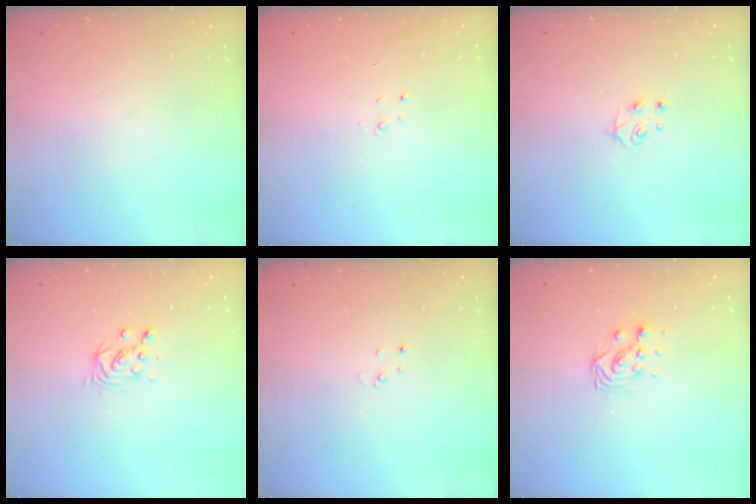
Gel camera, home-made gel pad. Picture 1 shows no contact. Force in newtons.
{"total": 2.3, "press": 2.3, "slide": 0.3}
{"total": 5.0, "press": 4.9, "slide": 0.5}
{"total": 4.0, "press": 4.0, "slide": 0.3}
{"total": 2.0, "press": 2.0, "slide": 0.2}
{"total": 4.3, "press": 4.2, "slide": 0.3}